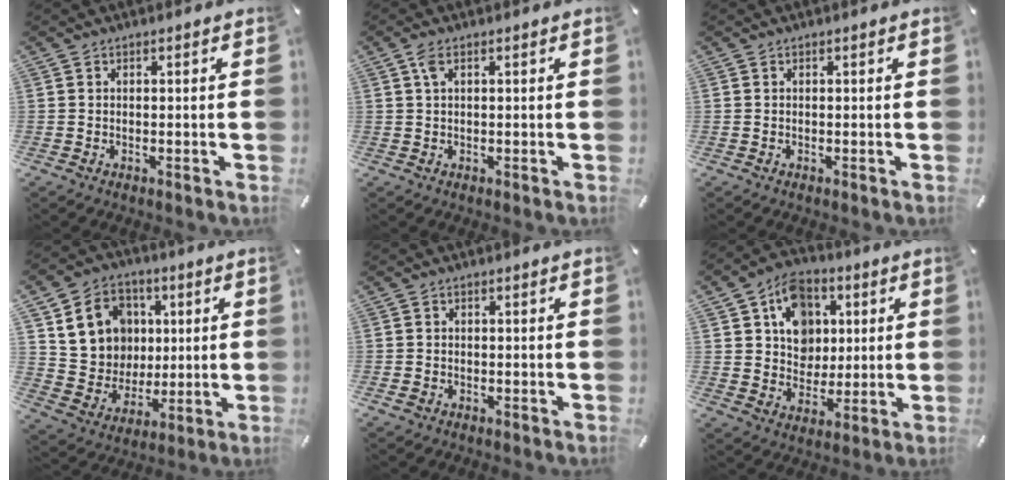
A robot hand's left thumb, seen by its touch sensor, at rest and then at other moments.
{"total": 2.5, "force": [0.9, 0.7, 2.2], "torque": [-0.047, 0.006, 0.015]}
{"total": 0.0}
{"total": 15.0, "force": [5.0, 13.2, 5.1], "torque": [-0.086, -0.009, 0.106]}
{"total": 1.2, "force": [-0.5, 1.0, 0.5], "torque": [-0.008, 0.003, -0.010]}
{"total": 12.1, "force": [3.4, 10.6, 4.6], "torque": [-0.073, -0.009, 0.068]}